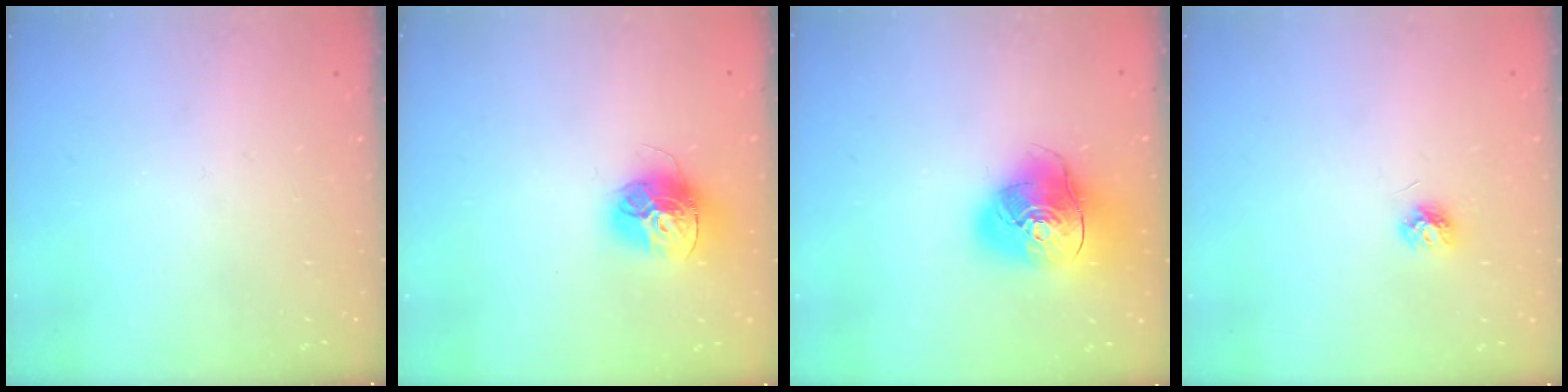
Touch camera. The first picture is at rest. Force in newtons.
{"total": 14.4, "press": 14.3, "slide": 1.5}
{"total": 14.8, "press": 14.6, "slide": 2.1}
{"total": 4.7, "press": 4.7, "slide": 0.6}